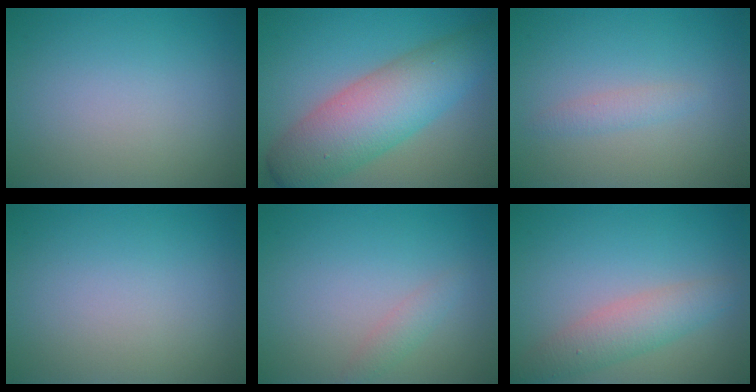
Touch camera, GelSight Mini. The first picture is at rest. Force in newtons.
{"total": 8.4, "press": 8.4, "slide": 0.1}
{"total": 1.2, "press": 1.2, "slide": 0.0}
{"total": 0.0}
{"total": 1.2, "press": 1.2, "slide": 0.0}
{"total": 3.4, "press": 3.4, "slide": 0.0}